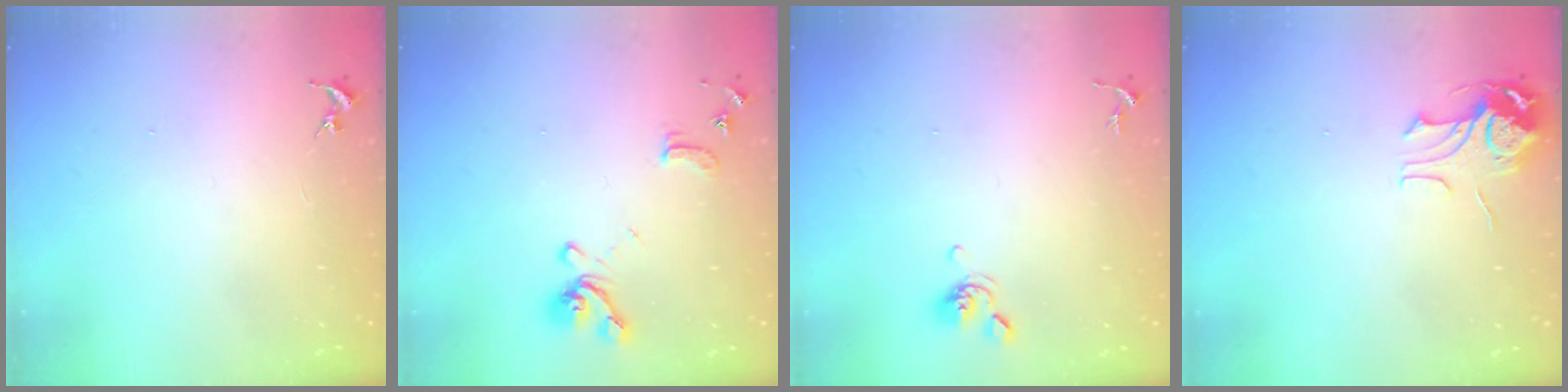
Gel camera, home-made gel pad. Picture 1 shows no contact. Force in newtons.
{"total": 12.8, "press": 12.7, "slide": 1.4}
{"total": 6.2, "press": 6.0, "slide": 1.5}
{"total": 8.3, "press": 8.3, "slide": 0.8}